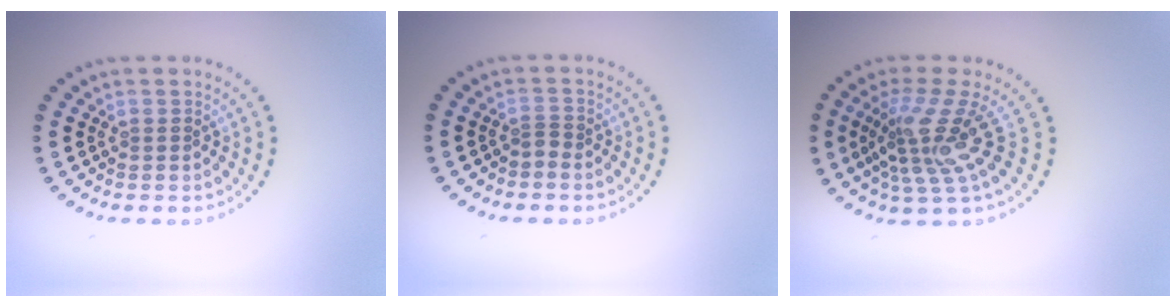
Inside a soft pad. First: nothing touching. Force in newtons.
{"total": 0.6, "press": 0.3, "slide": 0.5}
{"total": 4.5, "press": 3.0, "slide": 3.3}